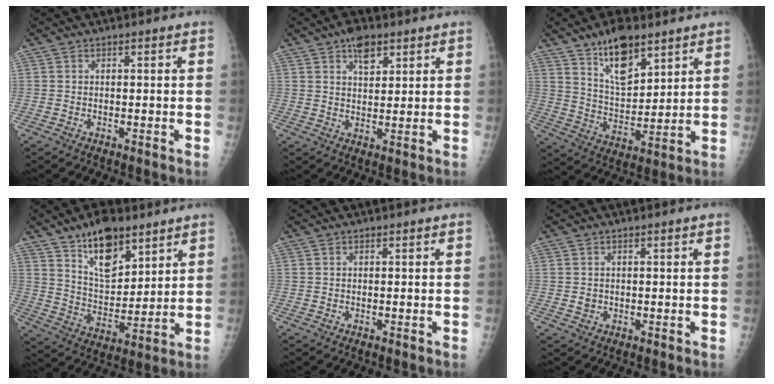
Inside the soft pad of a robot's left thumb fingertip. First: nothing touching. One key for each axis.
{"total": 5.4, "fx": 3.2, "fy": 2.8, "fz": 3.3, "tx": -0.035, "ty": -0.014, "tz": 0.050}
{"total": 12.2, "fx": 8.0, "fy": 5.3, "fz": 7.5, "tx": -0.105, "ty": -0.053, "tz": 0.146}
{"total": 13.3, "fx": 8.7, "fy": 6.3, "fz": 7.9, "tx": -0.103, "ty": -0.056, "tz": 0.156}
{"total": 0.0}
{"total": 1.3, "fx": 0.0, "fy": 1.2, "fz": 0.5, "tx": -0.005, "ty": 0.000, "tz": 0.005}